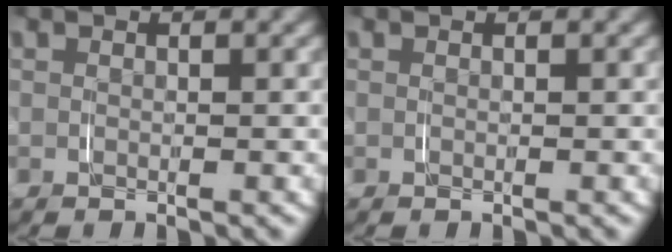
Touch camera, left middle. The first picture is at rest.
{"total": 0.0}